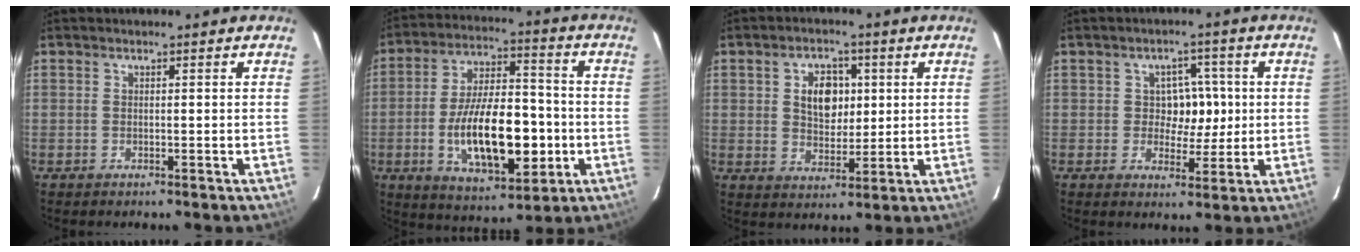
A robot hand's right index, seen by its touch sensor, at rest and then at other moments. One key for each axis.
{"total": 18.4, "fx": -3.8, "fy": 8.7, "fz": 15.8, "tx": -0.290, "ty": 0.001, "tz": -0.046}
{"total": 7.5, "fx": 1.7, "fy": 5.2, "fz": 5.1, "tx": -0.087, "ty": 0.013, "tz": 0.035}
{"total": 5.5, "fx": 0.3, "fy": 4.7, "fz": 2.8, "tx": -0.038, "ty": 0.007, "tz": 0.005}